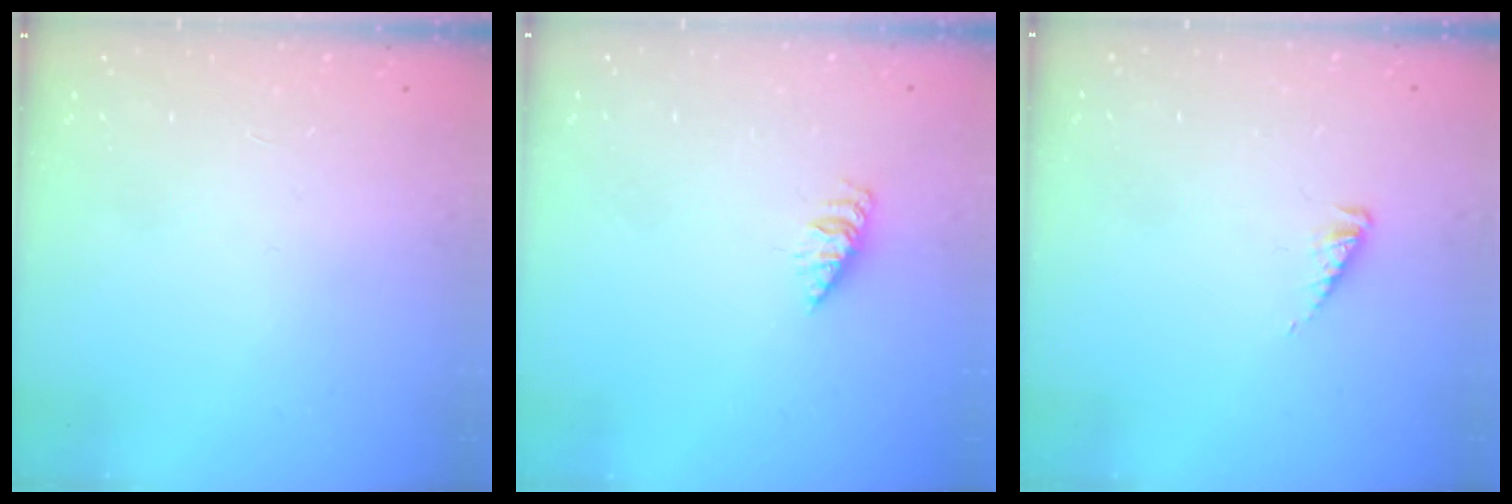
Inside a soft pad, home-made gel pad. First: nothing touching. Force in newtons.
{"total": 2.3, "press": 2.3, "slide": 0.3}
{"total": 2.5, "press": 2.4, "slide": 0.4}